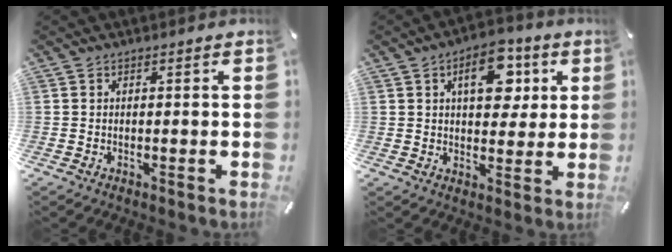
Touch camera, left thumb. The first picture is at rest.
{"total": 12.1, "force": [4.2, 7.3, 8.7], "torque": [-0.107, -0.007, 0.066]}